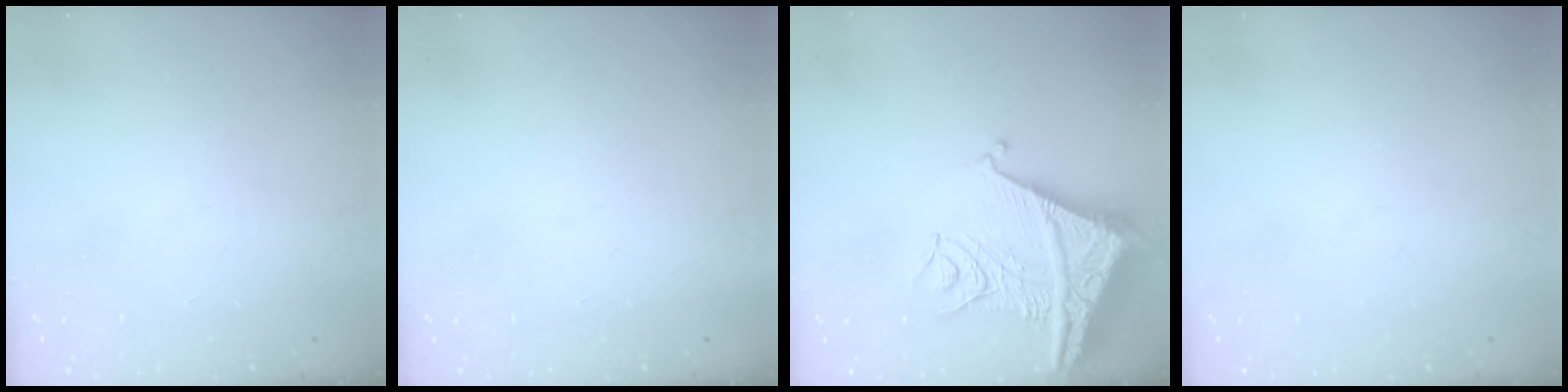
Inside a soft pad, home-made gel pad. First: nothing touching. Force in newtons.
{"total": 1.5, "press": 1.5, "slide": 0.1}
{"total": 15.2, "press": 15.1, "slide": 1.8}
{"total": 0.0}